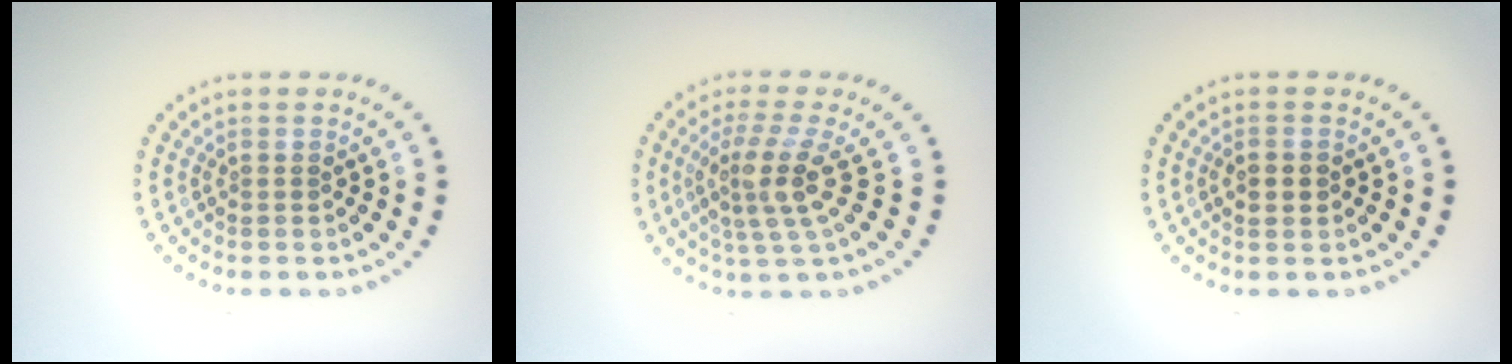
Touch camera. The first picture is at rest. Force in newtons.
{"total": 4.0, "press": 2.8, "slide": 2.8}
{"total": 2.1, "press": 2.1, "slide": 0.2}